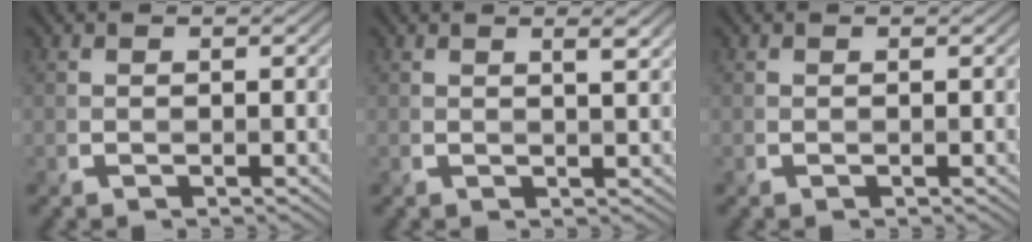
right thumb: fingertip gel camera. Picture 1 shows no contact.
{"total": 2.2, "force": [1.1, 0.4, 1.8], "torque": [-0.028, 0.001, 0.018]}
{"total": 0.0}